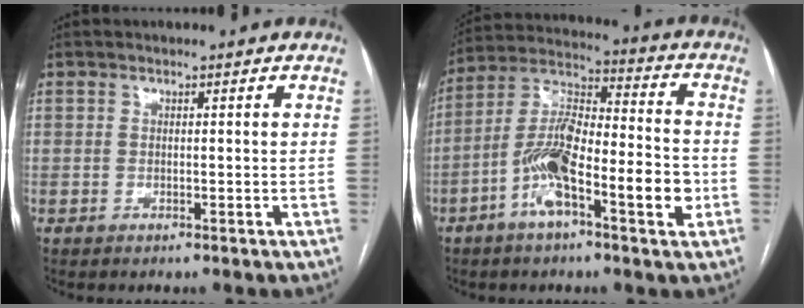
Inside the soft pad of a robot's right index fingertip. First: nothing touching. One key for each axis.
{"total": 15.1, "fx": -5.0, "fy": 3.6, "fz": 13.7, "tx": -0.250, "ty": 0.016, "tz": -0.090}